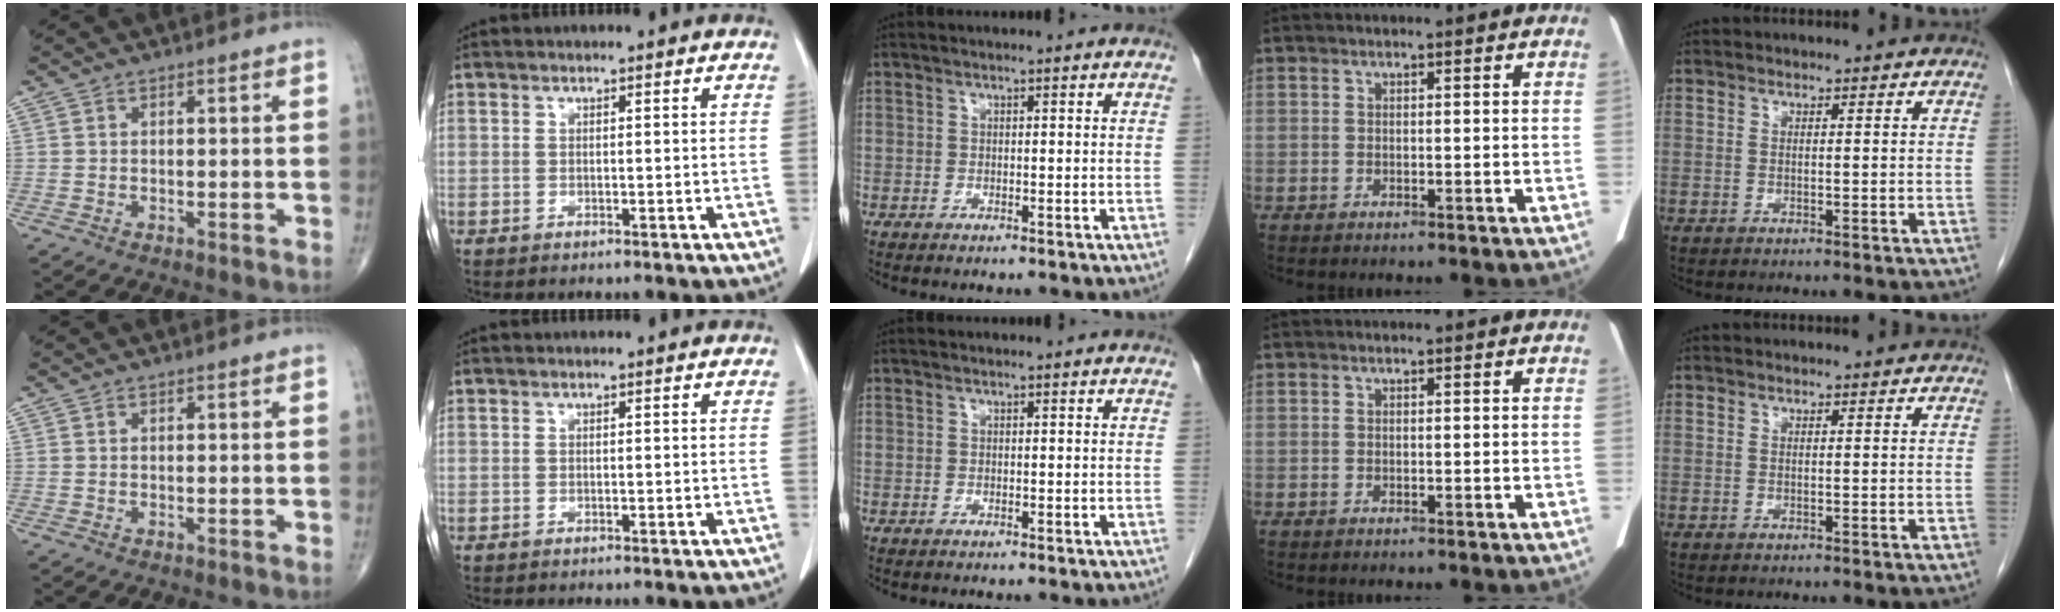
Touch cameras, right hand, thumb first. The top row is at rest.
{}